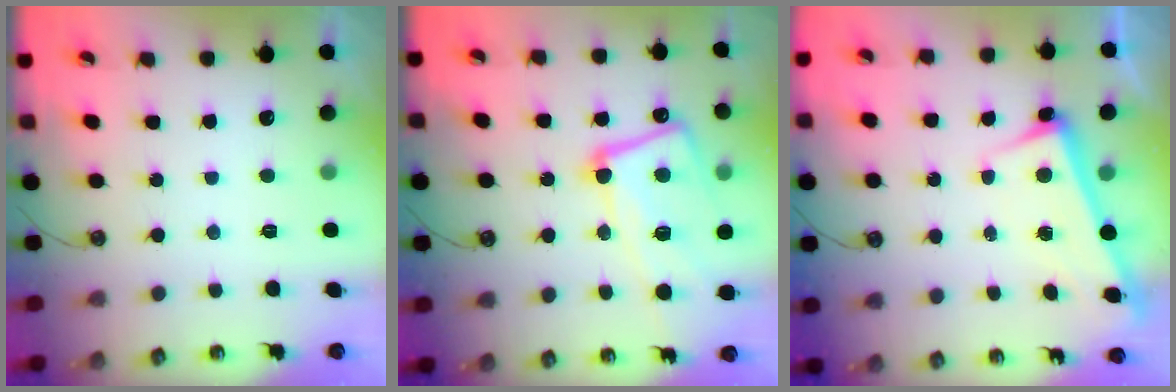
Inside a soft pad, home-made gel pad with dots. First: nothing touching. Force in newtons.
{"total": 15.3, "press": 15.3, "slide": 1.3}
{"total": 2.6, "press": 2.5, "slide": 0.7}